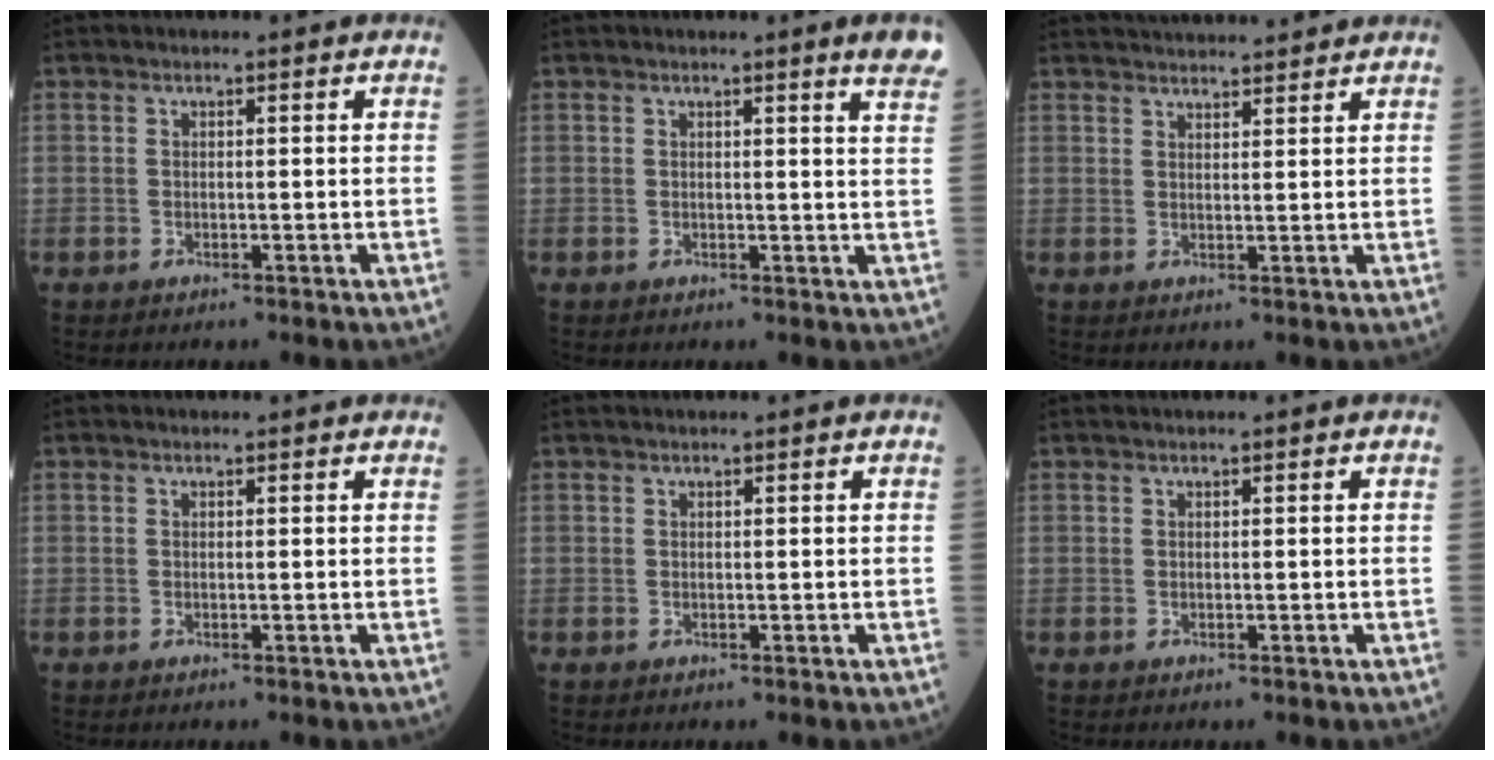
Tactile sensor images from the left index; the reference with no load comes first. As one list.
[{"total": 4.2, "force": [3.3, -0.4, 2.6], "torque": [-0.029, -0.016, 0.023]}, {"total": 9.2, "force": [8.8, 0.9, 2.7], "torque": [-0.041, 0.026, 0.122]}, {"total": 1.6, "force": [1.4, 0.4, 0.5], "torque": [-0.012, 0.010, 0.016]}, {"total": 1.4, "force": [1.3, 0.0, 0.5], "torque": [-0.007, 0.020, 0.024]}, {"total": 1.1, "force": [1.0, 0.0, 0.4], "torque": [-0.007, 0.017, 0.020]}]